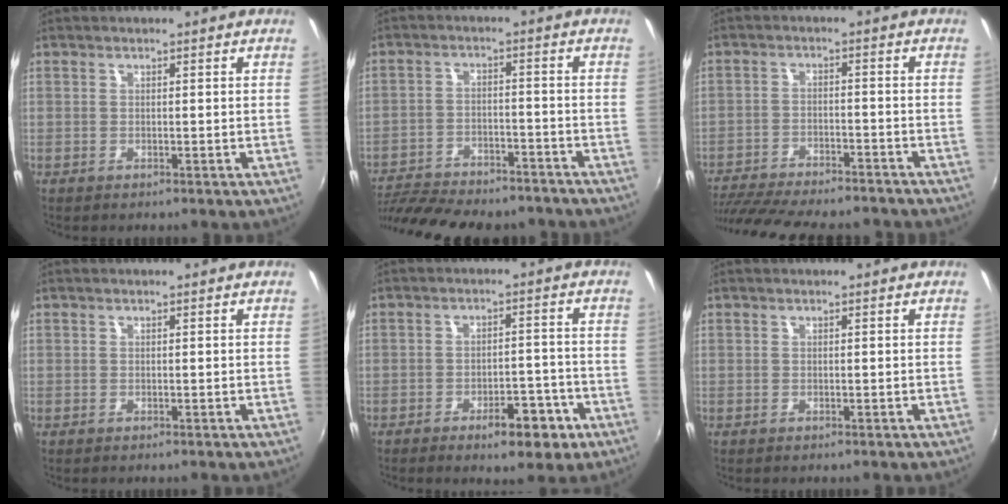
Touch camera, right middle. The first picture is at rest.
{"total": 20.1, "force": [-17.1, 6.0, 8.5], "torque": [-0.181, -0.017, -0.245]}
{"total": 19.9, "force": [-17.2, 4.7, 8.9], "torque": [-0.182, -0.025, -0.251]}
{"total": 0.0}
{"total": 7.4, "force": [-4.4, 3.1, 5.1], "torque": [-0.079, 0.008, -0.048]}
{"total": 0.0}